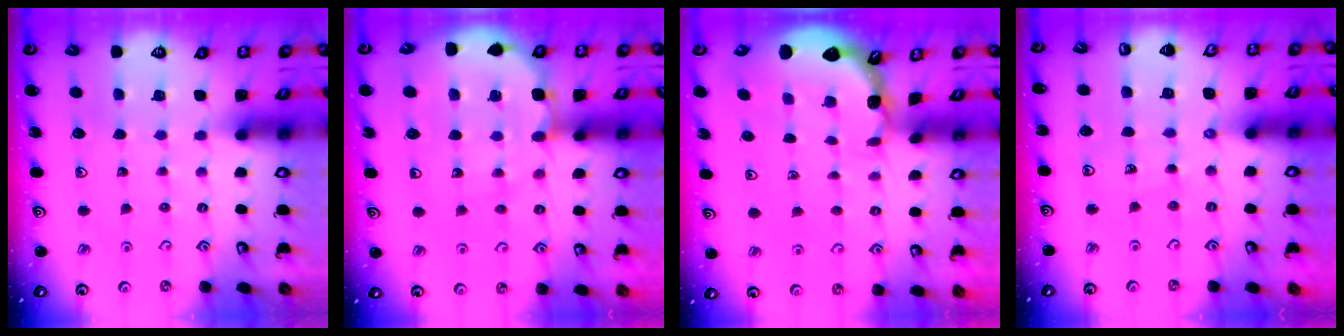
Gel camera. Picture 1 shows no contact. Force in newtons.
{"total": 9.6, "press": 9.4, "slide": 1.9}
{"total": 1.2, "press": 1.1, "slide": 0.2}
{"total": 4.9, "press": 4.5, "slide": 1.7}